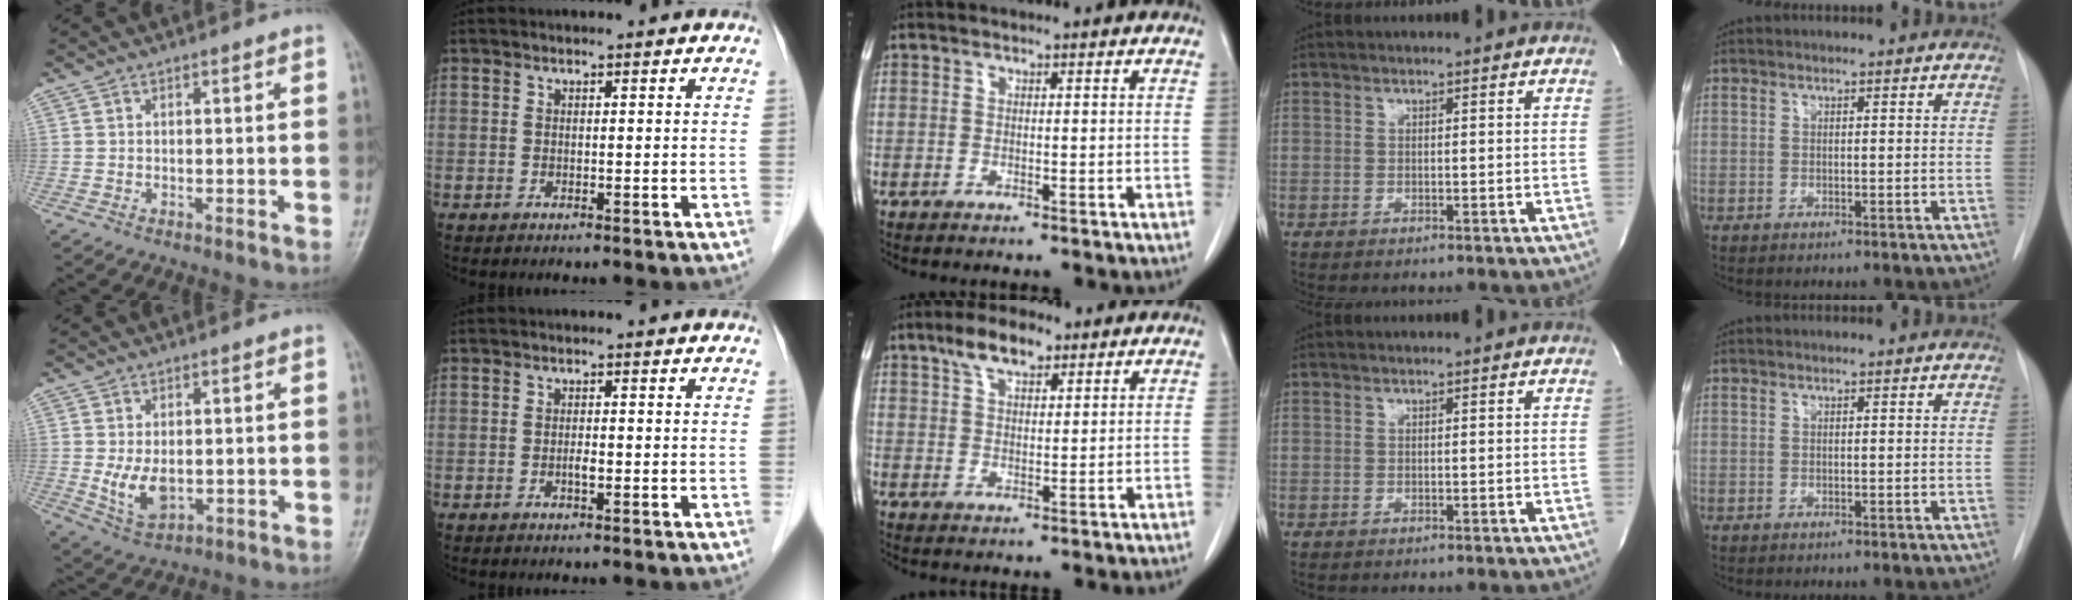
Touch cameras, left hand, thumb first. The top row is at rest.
{"thumb": {"total": 6.2, "force": [-0.3, 3.9, 4.8], "torque": [-0.081, -0.015, 0.007]}, "index": {"total": 1.4, "force": [-1.1, 0.1, 0.8], "torque": [-0.018, -0.006, -0.018]}, "middle": {"total": 5.9, "force": [3.8, 2.3, 3.9], "torque": [-0.076, 0.014, 0.068]}}